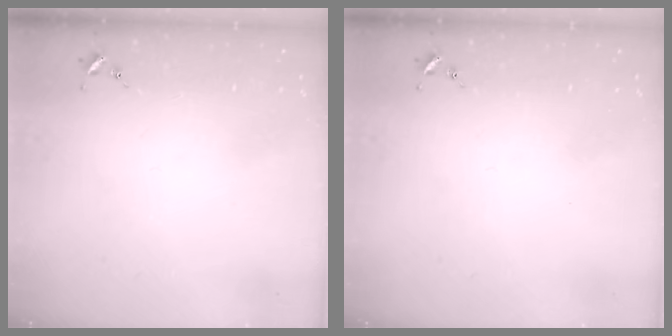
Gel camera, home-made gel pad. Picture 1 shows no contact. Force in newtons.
{"total": 0.0}